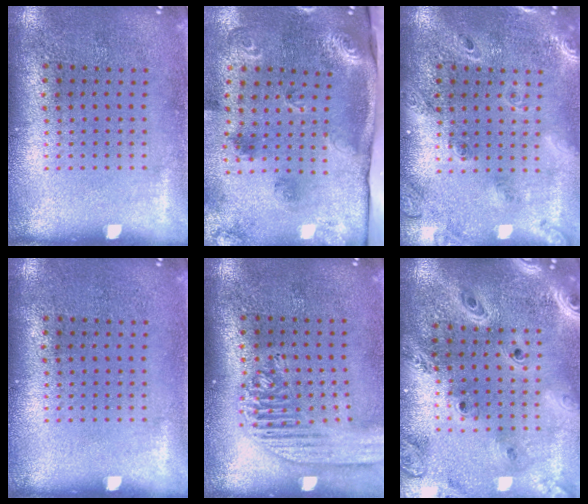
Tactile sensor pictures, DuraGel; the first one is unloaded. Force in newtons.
{"total": 2.5, "press": 1.9, "slide": 1.7}
{"total": 1.9, "press": 1.7, "slide": 0.8}
{"total": 0.0}
{"total": 1.9, "press": 1.7, "slide": 0.9}
{"total": 3.4, "press": 2.7, "slide": 2.0}